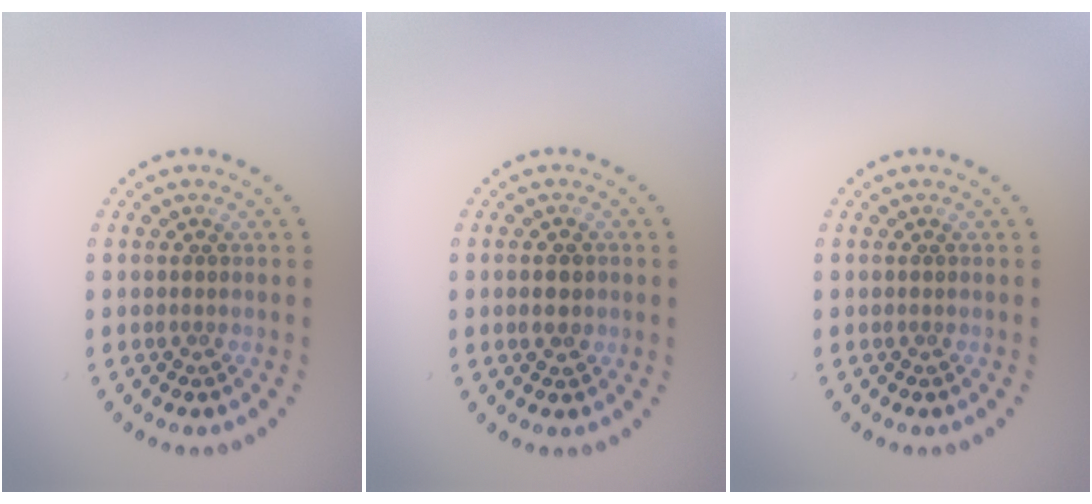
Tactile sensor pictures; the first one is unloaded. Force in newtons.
{"total": 2.3, "press": 2.3, "slide": 0.0}
{"total": 0.0}